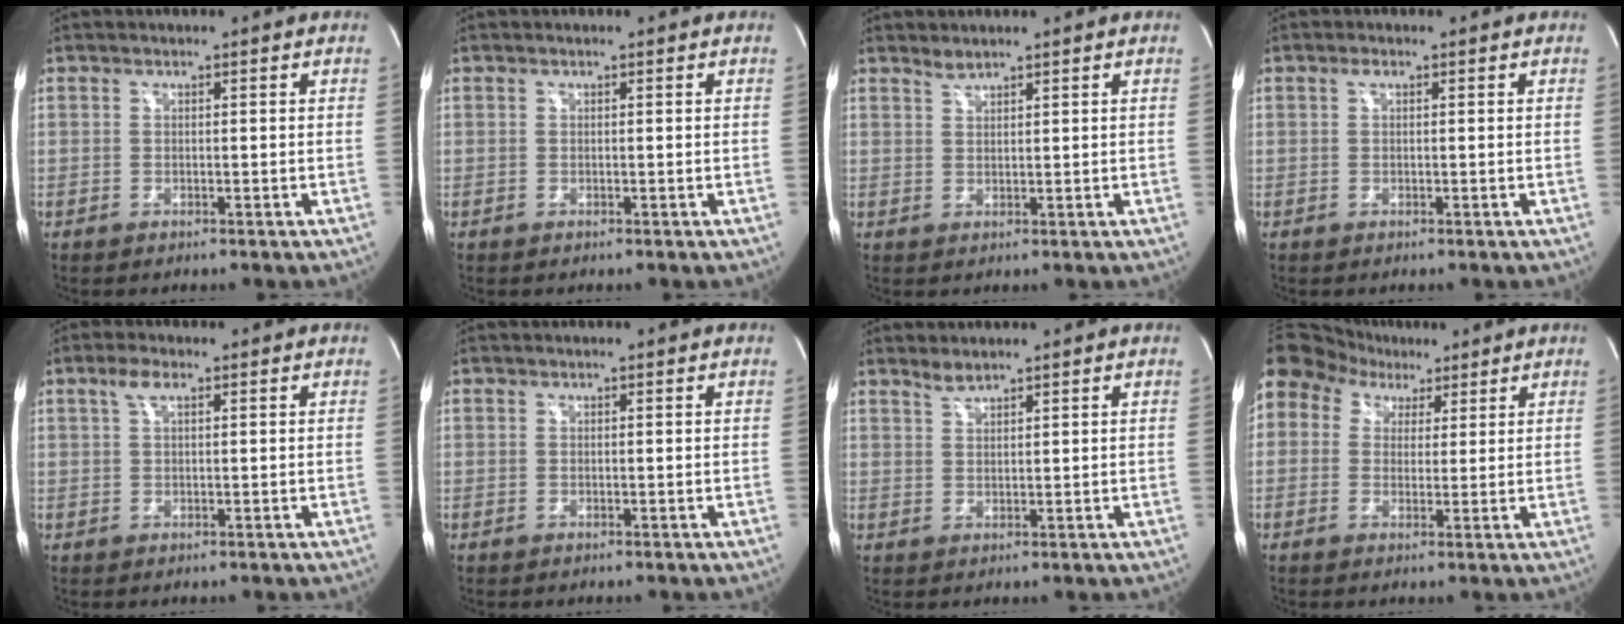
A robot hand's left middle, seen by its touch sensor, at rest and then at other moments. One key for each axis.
{"total": 0.0}
{"total": 1.4, "fx": 1.4, "fy": 0.1, "fz": 0.3, "tx": -0.007, "ty": 0.000, "tz": 0.032}
{"total": 0.6, "fx": 0.3, "fy": 0.2, "fz": 0.5, "tx": -0.009, "ty": 0.002, "tz": 0.004}
{"total": 2.5, "fx": 1.3, "fy": 0.8, "fz": 2.0, "tx": -0.046, "ty": 0.012, "tz": 0.027}
{"total": 0.0}
{"total": 1.8, "fx": 1.7, "fy": 0.1, "fz": 0.5, "tx": -0.011, "ty": 0.001, "tz": 0.038}
{"total": 16.6, "fx": 8.6, "fy": 12.5, "fz": 6.6, "tx": -0.218, "ty": 0.087, "tz": 0.168}